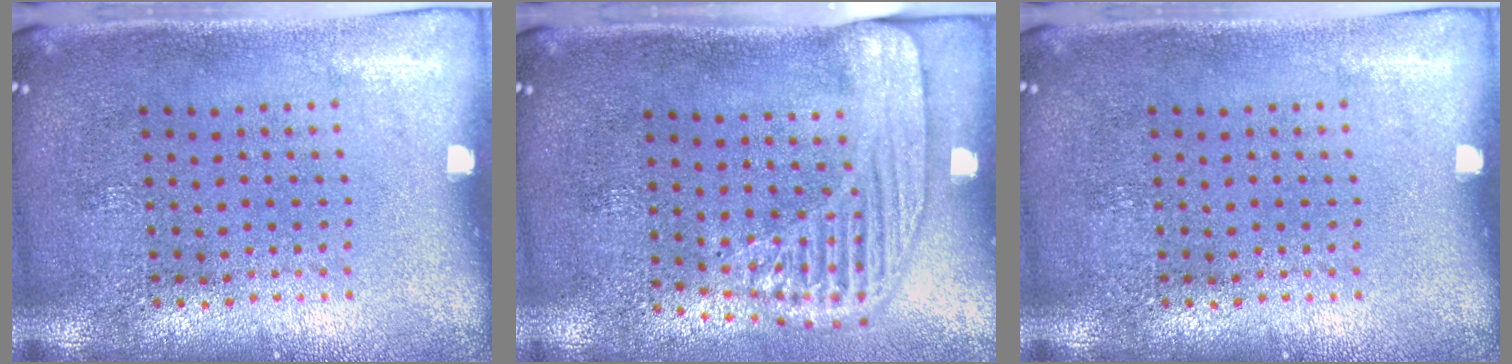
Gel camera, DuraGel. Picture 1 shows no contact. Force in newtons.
{"total": 2.2, "press": 1.7, "slide": 1.3}
{"total": 0.0}